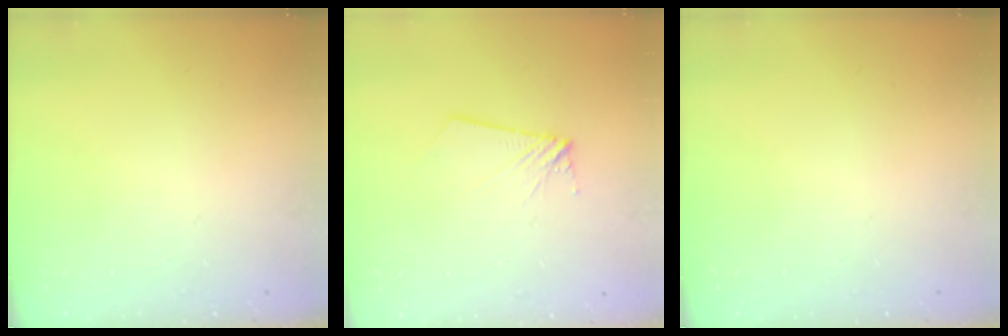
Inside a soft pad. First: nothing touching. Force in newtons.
{"total": 2.6, "press": 2.6, "slide": 0.2}
{"total": 0.0}